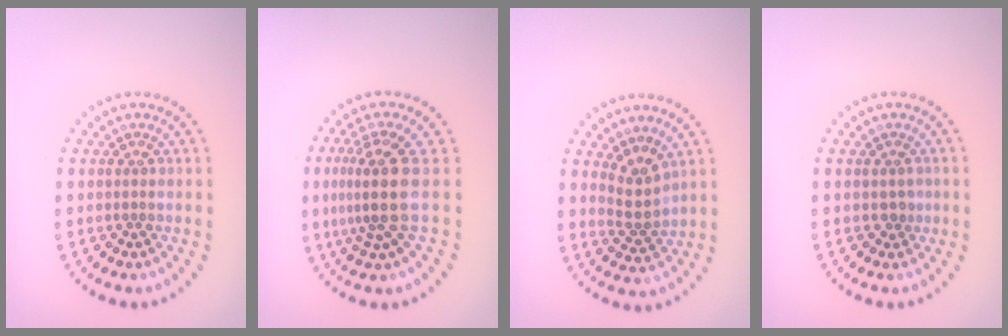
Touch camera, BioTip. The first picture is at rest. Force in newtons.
{"total": 4.1, "press": 3.1, "slide": 2.8}
{"total": 2.5, "press": 1.9, "slide": 1.6}
{"total": 0.9, "press": 0.7, "slide": 0.5}